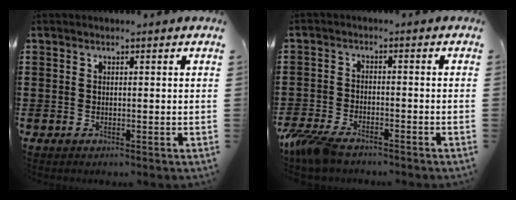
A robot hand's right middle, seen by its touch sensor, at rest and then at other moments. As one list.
[{"total": 5.2, "force": [-4.2, 1.3, 2.7], "torque": [-0.081, -0.011, -0.088]}]